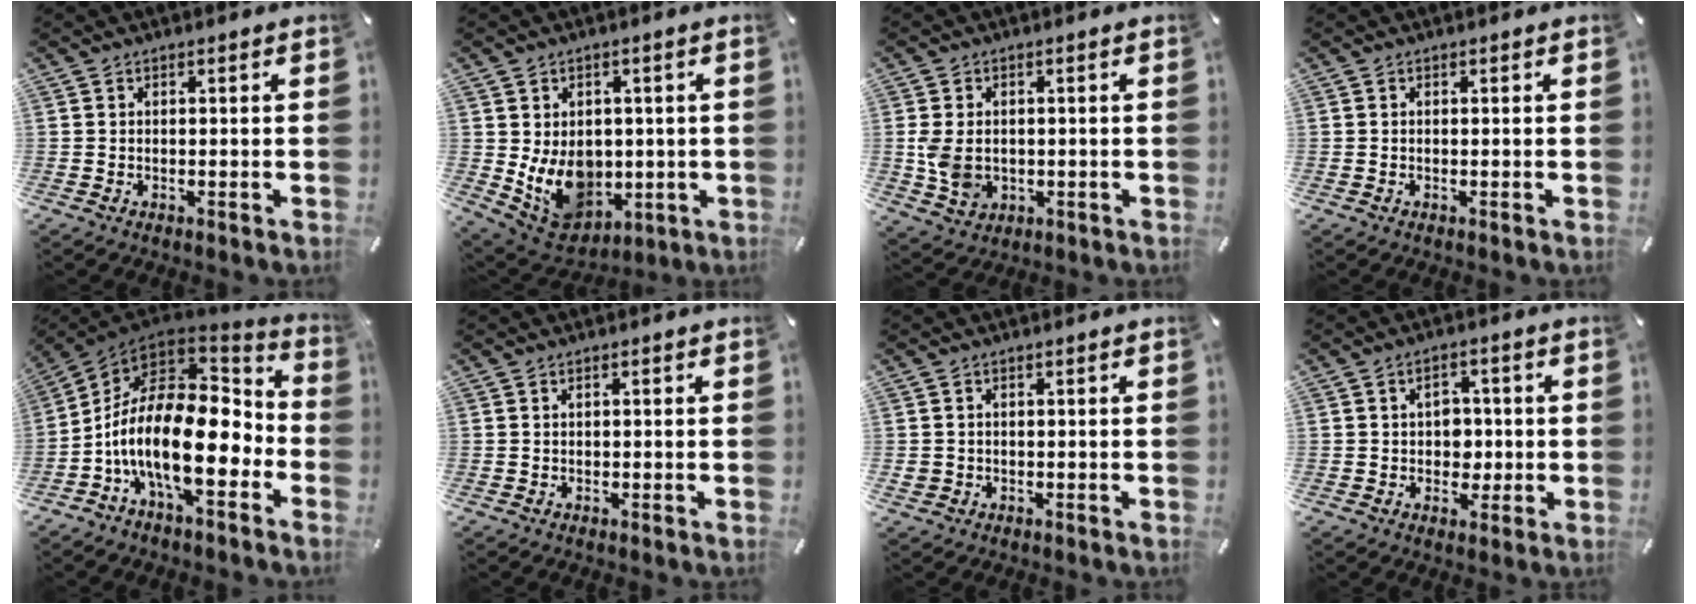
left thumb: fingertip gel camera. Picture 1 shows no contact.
{"total": 11.3, "force": [-0.3, 9.7, 5.7], "torque": [-0.107, -0.015, 0.005]}
{"total": 6.5, "force": [-0.3, 5.1, 4.0], "torque": [-0.075, -0.002, -0.005]}
{"total": 0.0}
{"total": 20.3, "force": [-4.6, 9.1, 17.5], "torque": [-0.350, -0.023, -0.085]}
{"total": 0.7, "force": [0.2, 0.4, 0.6], "torque": [-0.012, 0.005, 0.001]}
{"total": 2.0, "force": [-0.2, 1.9, 0.5], "torque": [-0.011, 0.005, -0.007]}
{"total": 5.8, "force": [0.1, 4.9, 3.1], "torque": [-0.033, 0.001, -0.004]}